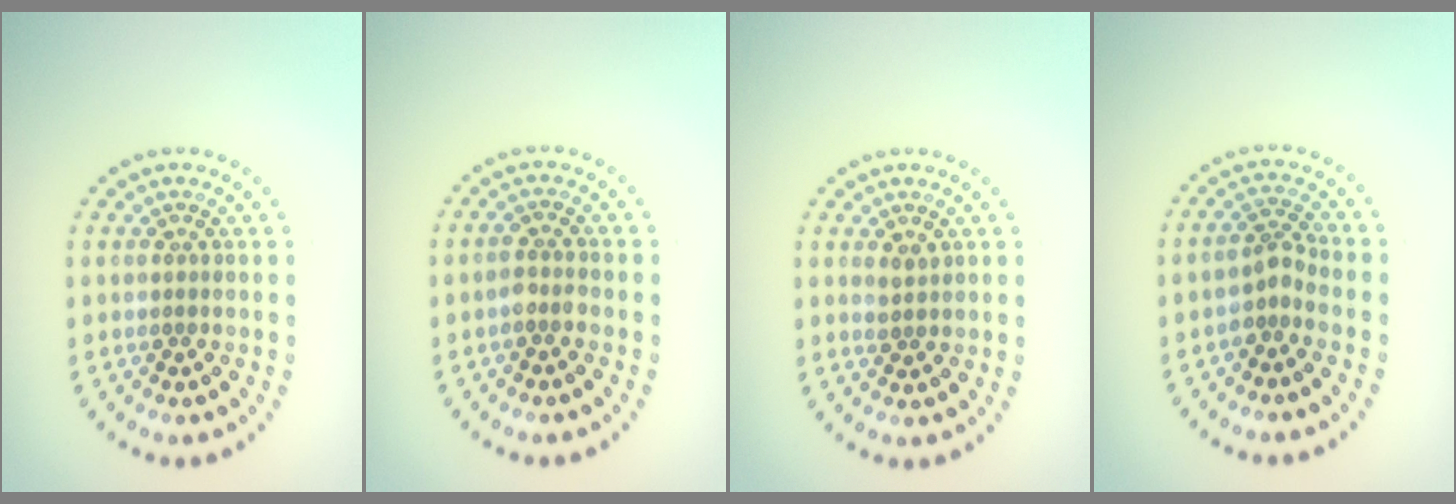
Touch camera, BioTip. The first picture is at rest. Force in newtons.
{"total": 1.5, "press": 1.3, "slide": 0.6}
{"total": 1.0, "press": 1.0, "slide": 0.4}
{"total": 1.9, "press": 1.5, "slide": 1.3}